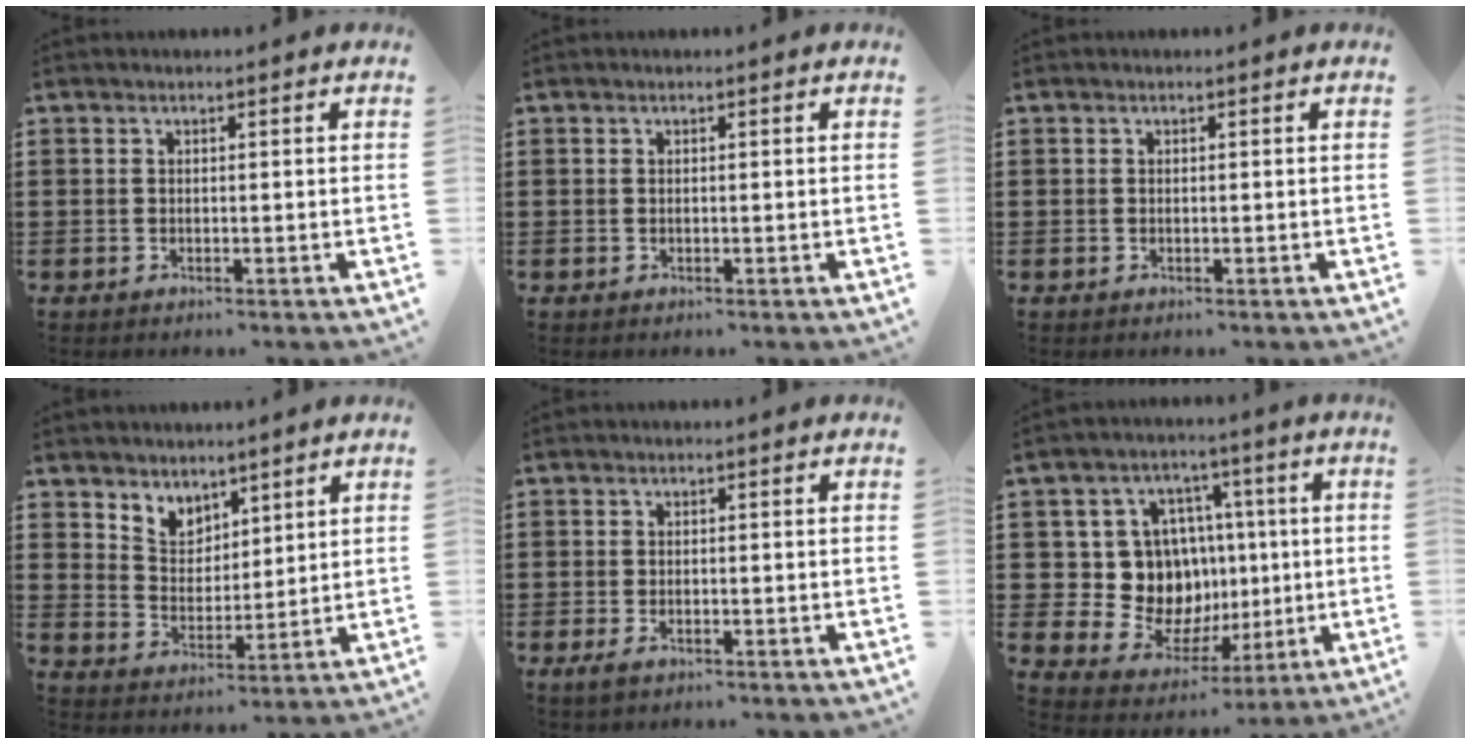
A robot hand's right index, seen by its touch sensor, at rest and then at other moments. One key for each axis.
{"total": 0.0}
{"total": 0.0}
{"total": 4.8, "fx": 3.9, "fy": 2.7, "fz": -0.4, "tx": -0.017, "ty": -0.009, "tz": 0.074}
{"total": 1.0, "fx": -0.4, "fy": 0.5, "fz": 0.7, "tx": -0.014, "ty": -0.001, "tz": -0.009}
{"total": 11.8, "fx": 1.1, "fy": 10.8, "fz": 4.5, "tx": -0.113, "ty": 0.000, "tz": 0.035}